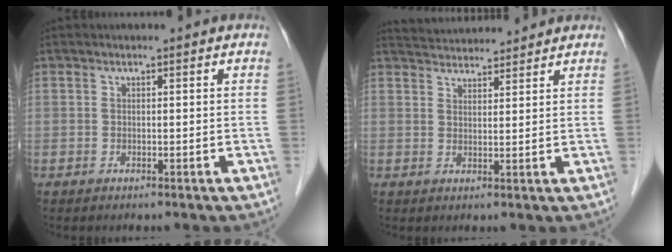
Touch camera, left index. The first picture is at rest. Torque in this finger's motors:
{"motor_torque": [0.06, 0.02, 0.02, -0.01]}